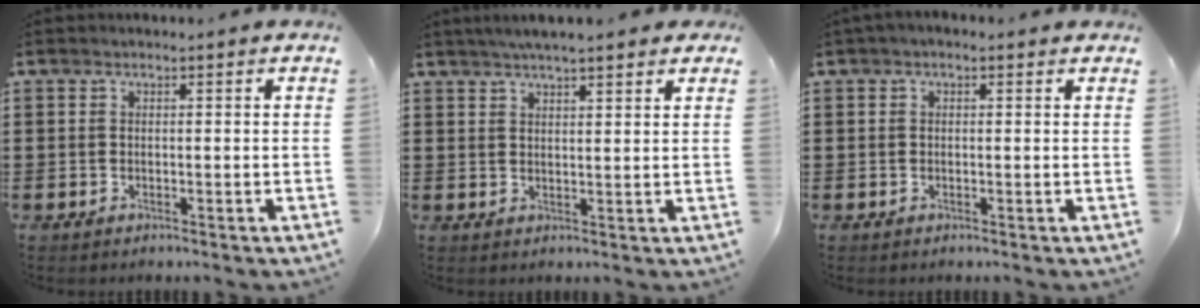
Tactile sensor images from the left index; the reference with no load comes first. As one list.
[{"total": 3.6, "force": [3.1, 0.2, 1.8], "torque": [-0.041, 0.004, 0.057]}, {"total": 0.7, "force": [0.1, 0.5, 0.5], "torque": [-0.011, 0.006, 0.000]}]